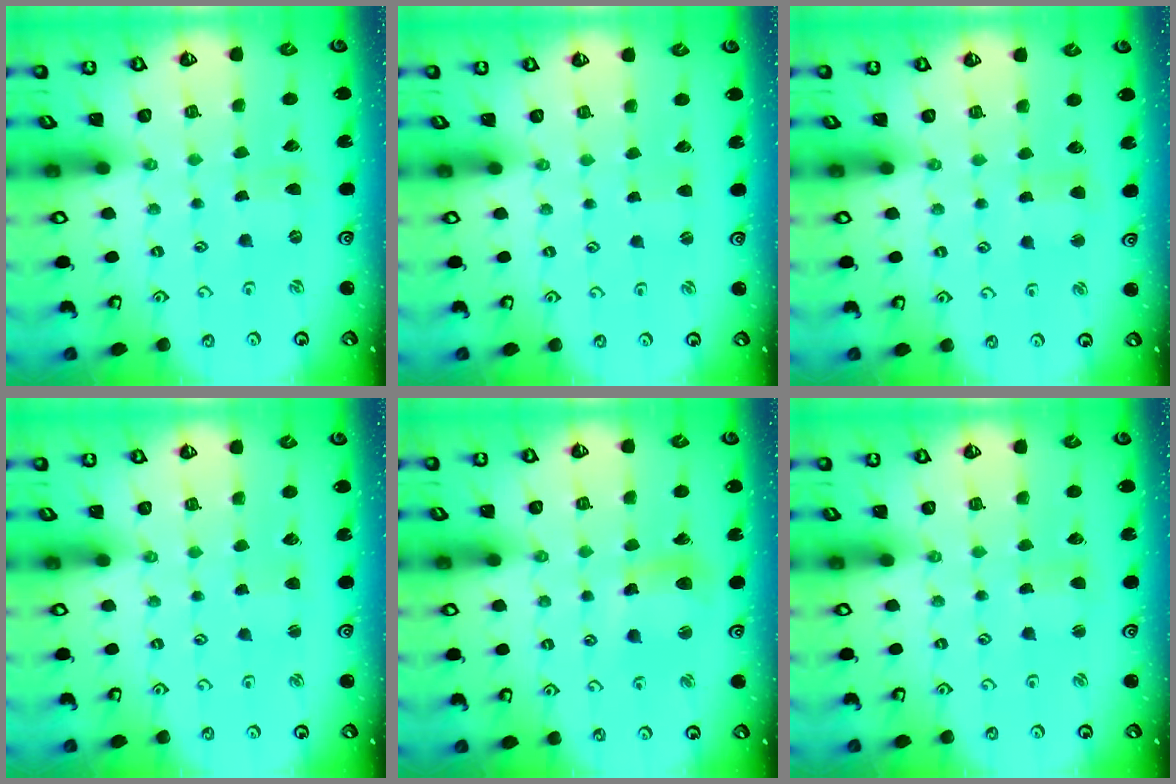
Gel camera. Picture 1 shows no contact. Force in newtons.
{"total": 0.6, "press": 0.6, "slide": 0.1}
{"total": 2.2, "press": 2.1, "slide": 0.5}
{"total": 1.8, "press": 1.8, "slide": 0.2}
{"total": 10.3, "press": 10.2, "slide": 1.2}
{"total": 1.2, "press": 1.2, "slide": 0.2}